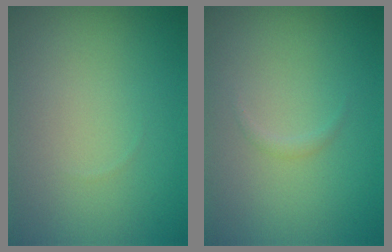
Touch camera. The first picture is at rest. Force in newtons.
{"total": 0.5, "press": 0.5, "slide": 0.0}